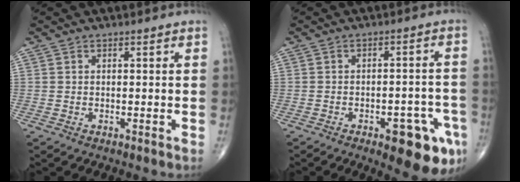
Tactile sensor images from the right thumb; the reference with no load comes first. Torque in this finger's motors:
{"motor_torque": [1.65, 1.88, 0.19, -0.35, 0.22]}